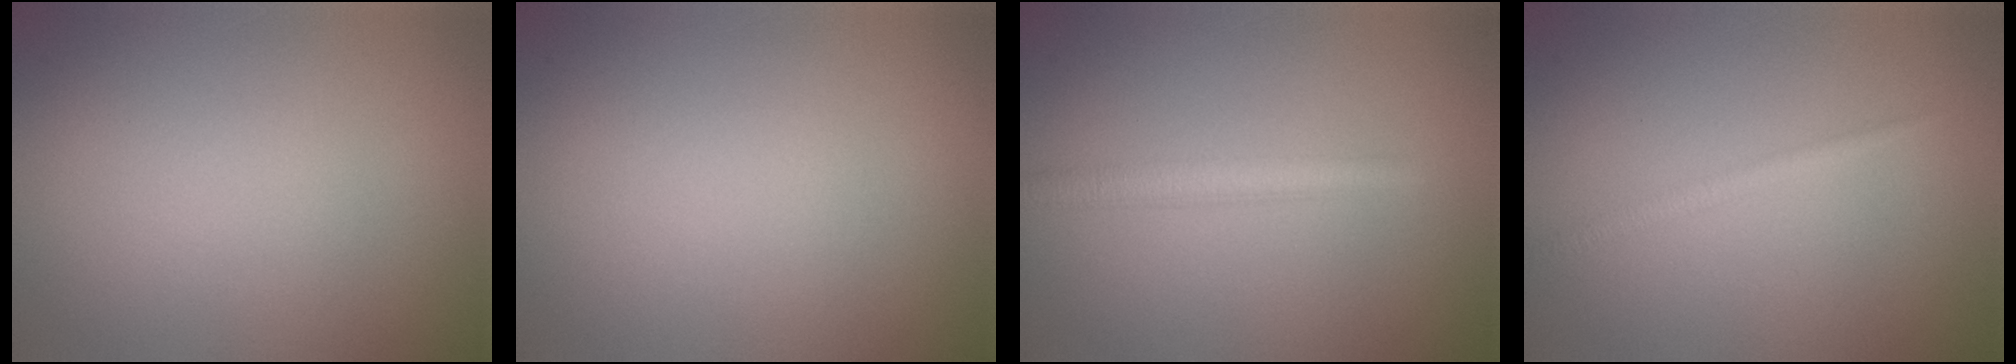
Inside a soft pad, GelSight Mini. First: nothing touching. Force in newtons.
{"total": 0.0}
{"total": 2.6, "press": 2.6, "slide": 0.2}
{"total": 1.2, "press": 1.2, "slide": 0.1}